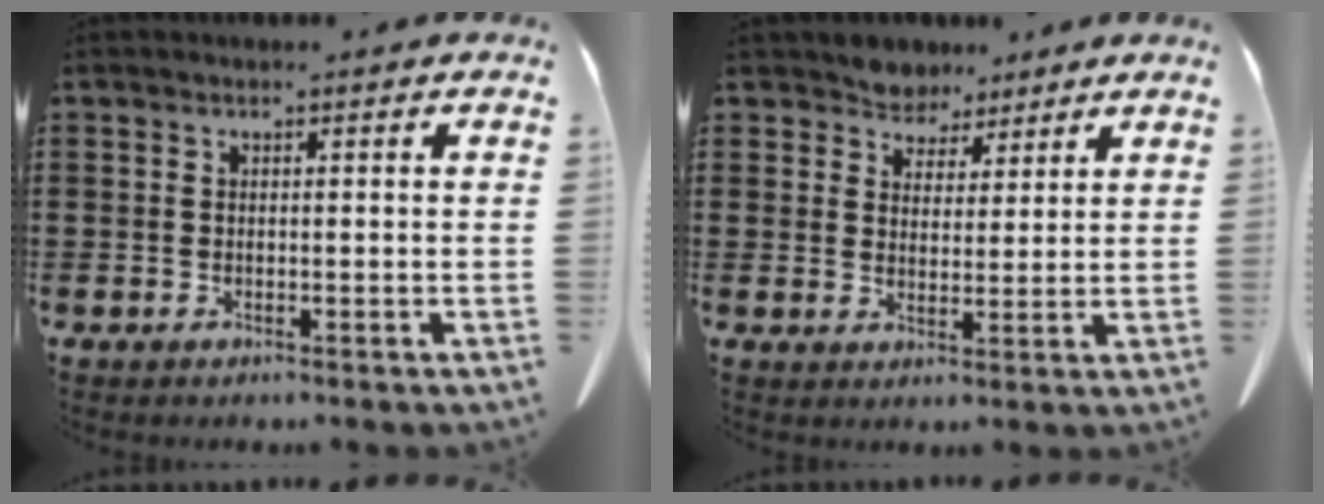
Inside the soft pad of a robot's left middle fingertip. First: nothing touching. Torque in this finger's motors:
{"motor_torque": [-0.03, 0.02, 0.04, 0.01]}